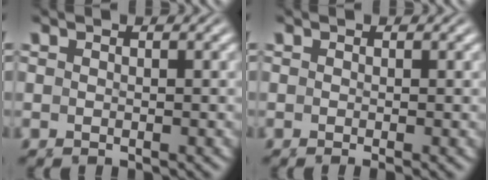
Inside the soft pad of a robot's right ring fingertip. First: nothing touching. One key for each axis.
{"total": 1.0, "fx": -0.6, "fy": -0.1, "fz": 0.8, "tx": -0.006, "ty": 0.000, "tz": -0.009}